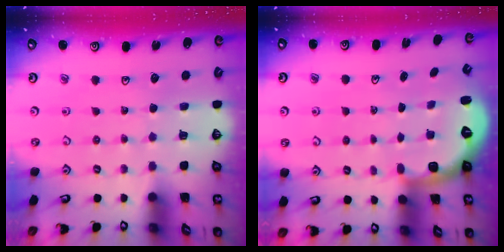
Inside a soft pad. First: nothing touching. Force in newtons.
{"total": 2.7, "press": 1.6, "slide": 2.1}